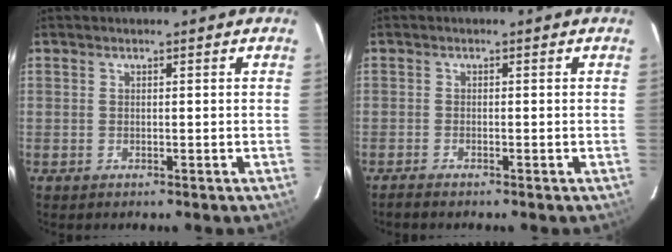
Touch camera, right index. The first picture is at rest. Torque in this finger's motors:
{"motor_torque": [-0.18, -0.22, 0.02, 0.01]}